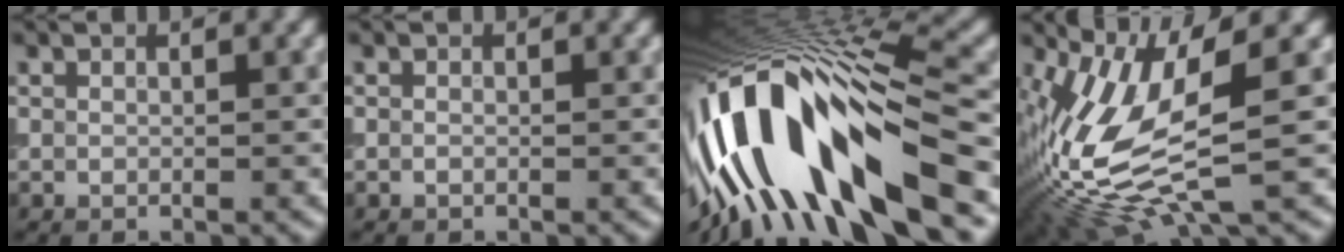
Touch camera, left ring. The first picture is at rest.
{"total": 0.0}
{"total": 16.2, "force": [-3.8, 5.3, 14.8], "torque": [-0.266, 0.018, -0.060]}
{"total": 11.5, "force": [-1.9, 4.5, 10.5], "torque": [-0.234, -0.008, -0.037]}